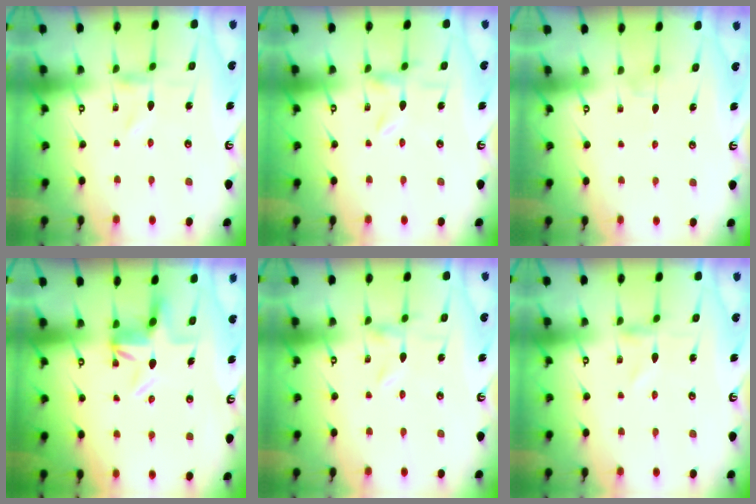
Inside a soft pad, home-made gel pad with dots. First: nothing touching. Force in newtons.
{"total": 1.6, "press": 1.6, "slide": 0.3}
{"total": 2.5, "press": 2.5, "slide": 0.2}
{"total": 6.0, "press": 5.9, "slide": 0.9}
{"total": 0.0}
{"total": 0.0}